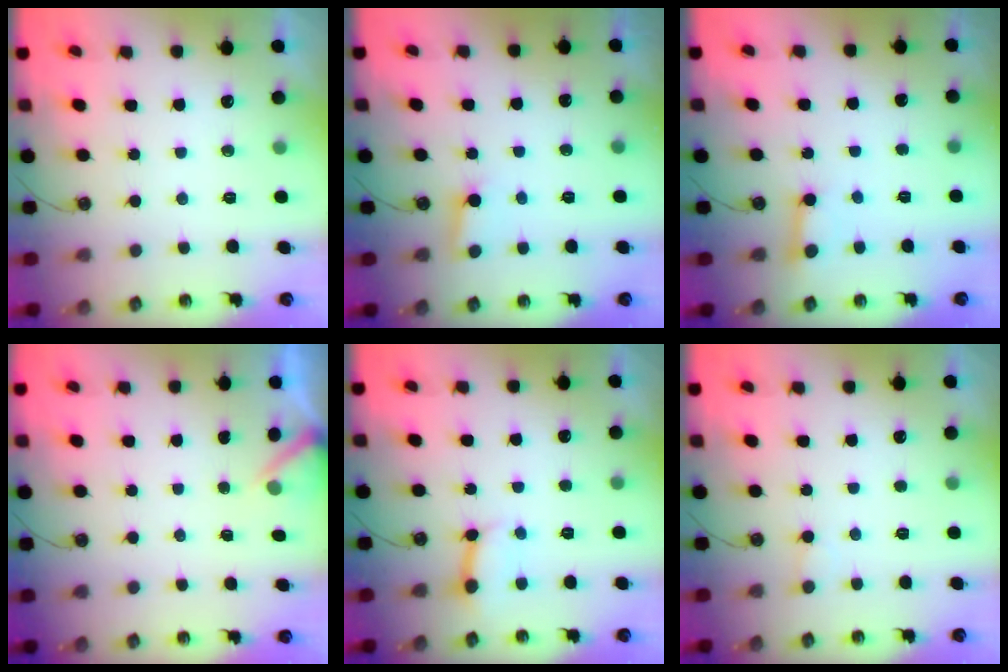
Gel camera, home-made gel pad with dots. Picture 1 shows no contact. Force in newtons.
{"total": 2.6, "press": 2.6, "slide": 0.3}
{"total": 3.2, "press": 3.1, "slide": 0.2}
{"total": 2.4, "press": 2.4, "slide": 0.3}
{"total": 5.6, "press": 5.6, "slide": 0.4}
{"total": 5.5, "press": 5.5, "slide": 0.4}